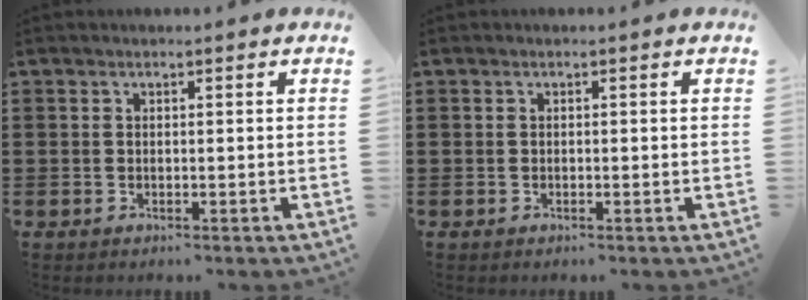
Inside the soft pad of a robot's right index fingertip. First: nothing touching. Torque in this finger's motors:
{"motor_torque": [0.12, 0.02, -0.01, 0.01]}